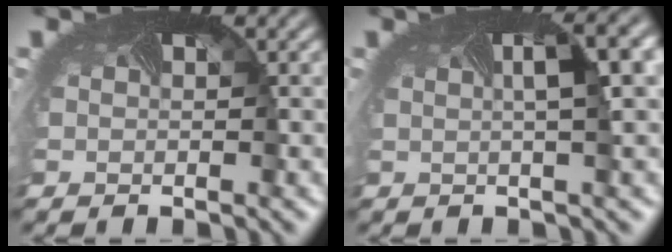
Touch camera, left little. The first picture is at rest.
{"total": 5.7, "force": [1.4, 1.4, 5.3], "torque": [-0.048, 0.019, 0.016]}